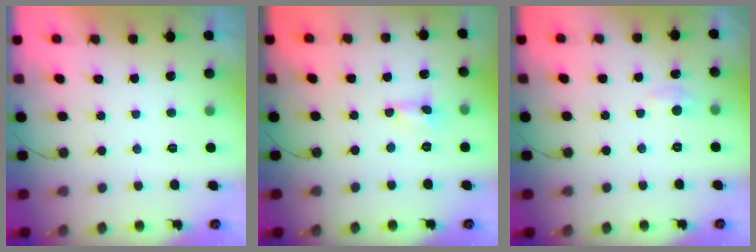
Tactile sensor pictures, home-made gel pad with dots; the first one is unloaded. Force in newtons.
{"total": 0.0}
{"total": 2.9, "press": 2.9, "slide": 0.4}